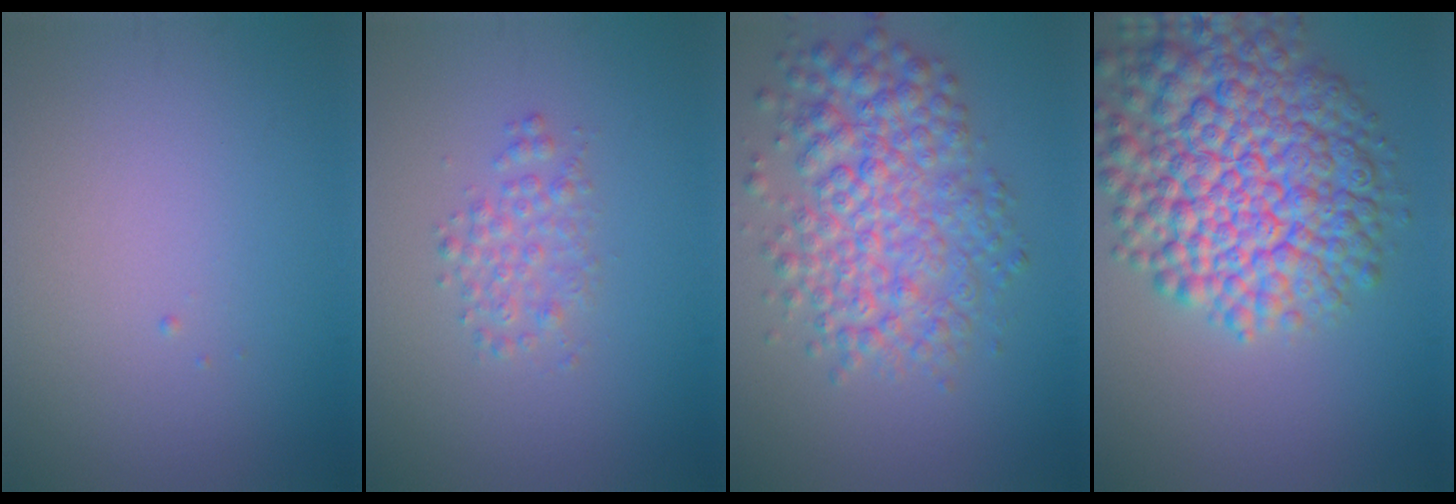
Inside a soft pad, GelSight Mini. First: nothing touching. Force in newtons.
{"total": 2.0, "press": 2.0, "slide": 0.0}
{"total": 6.9, "press": 6.9, "slide": 0.1}
{"total": 12.2, "press": 12.2, "slide": 0.4}